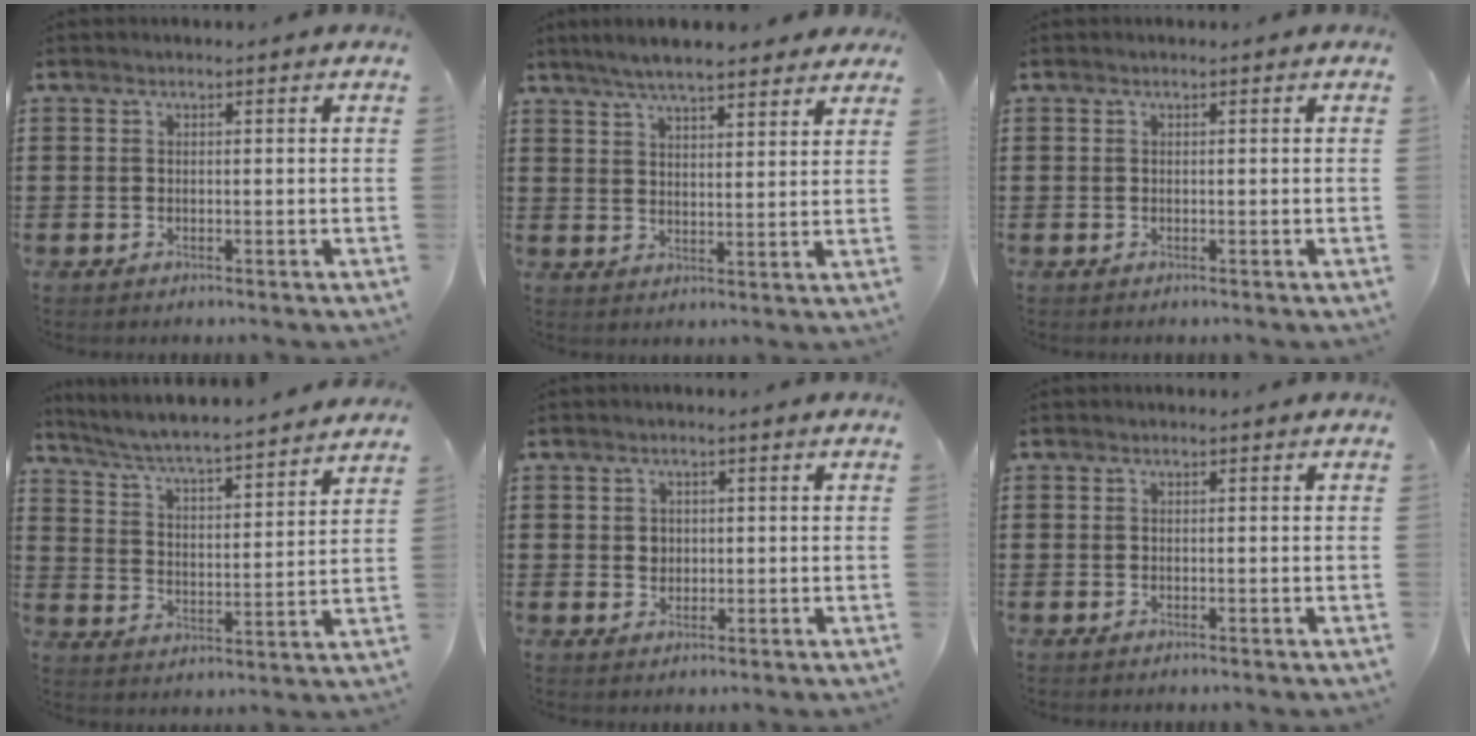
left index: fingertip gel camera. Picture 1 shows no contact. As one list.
[{"total": 6.1, "force": [5.5, 1.0, 2.4], "torque": [-0.065, -0.010, 0.100]}, {"total": 0.0}, {"total": 4.5, "force": [4.2, -0.6, 1.3], "torque": [-0.047, -0.039, 0.063]}, {"total": 1.8, "force": [0.5, 1.5, 0.7], "torque": [-0.011, 0.006, 0.006]}, {"total": 0.0}]